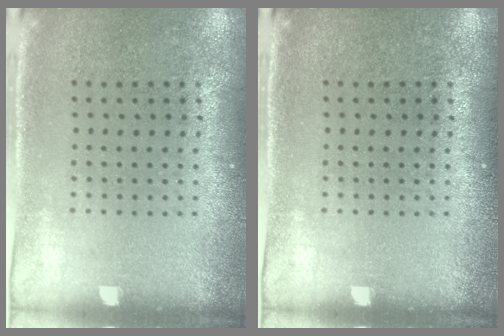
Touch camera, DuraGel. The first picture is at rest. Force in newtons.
{"total": 0.0}